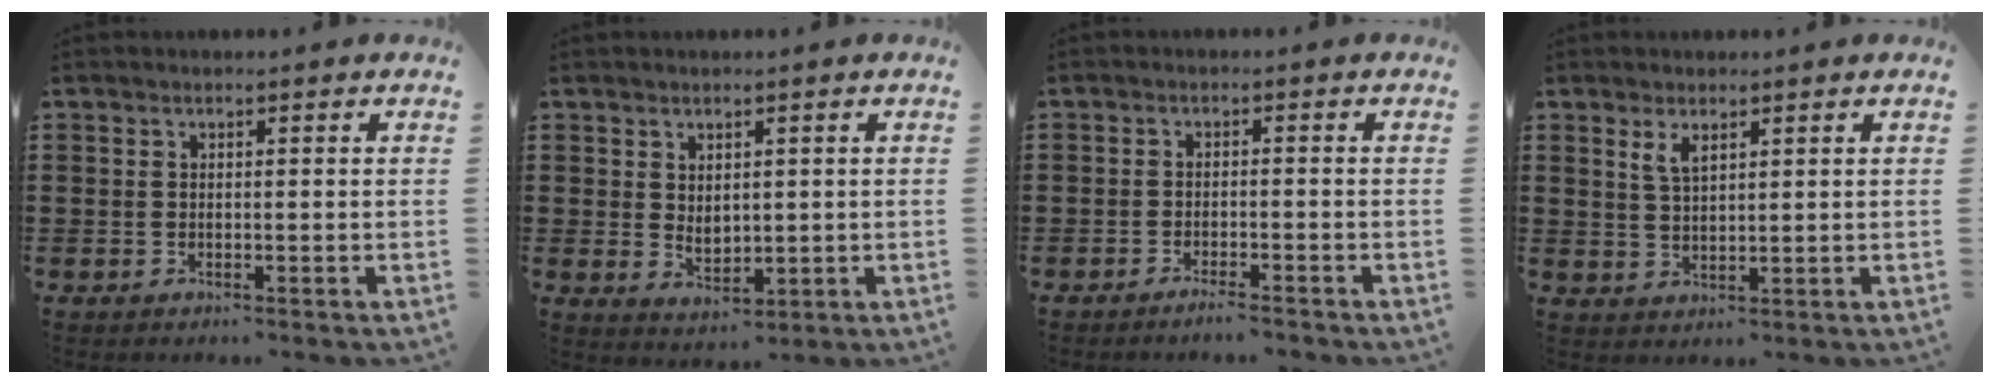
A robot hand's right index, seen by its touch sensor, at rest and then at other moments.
{"total": 2.4, "force": [1.2, 1.7, 1.3], "torque": [-0.022, 0.003, 0.020]}
{"total": 2.0, "force": [-1.9, -0.2, 0.7], "torque": [-0.013, -0.001, -0.035]}
{"total": 2.5, "force": [1.5, 1.0, 1.7], "torque": [-0.038, 0.003, 0.027]}